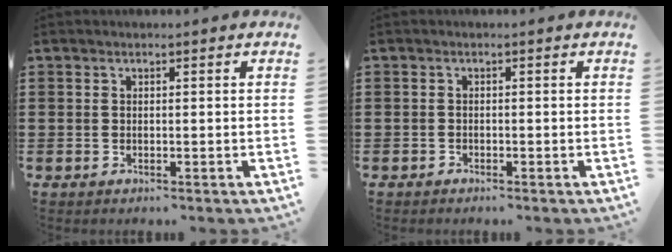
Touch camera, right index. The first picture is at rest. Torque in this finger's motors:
{"motor_torque": [0.51, 0.73, -0.44, -0.16]}